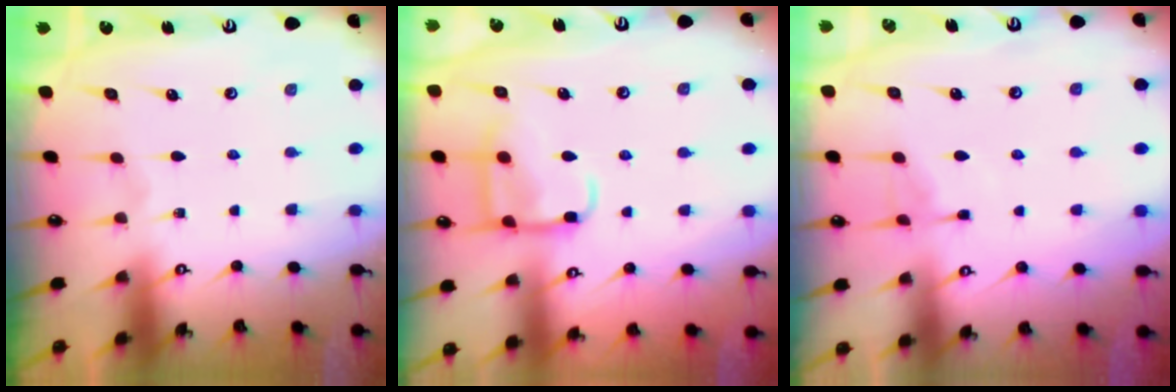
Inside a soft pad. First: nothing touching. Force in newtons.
{"total": 11.2, "press": 11.1, "slide": 1.2}
{"total": 4.6, "press": 4.5, "slide": 0.4}